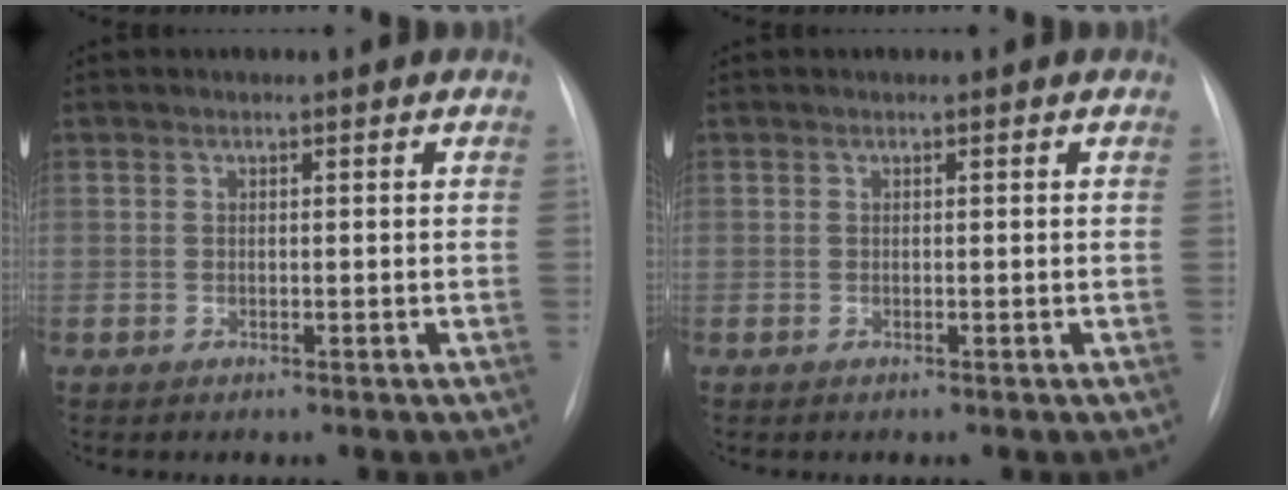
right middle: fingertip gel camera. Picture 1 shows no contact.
{"total": 0.0}